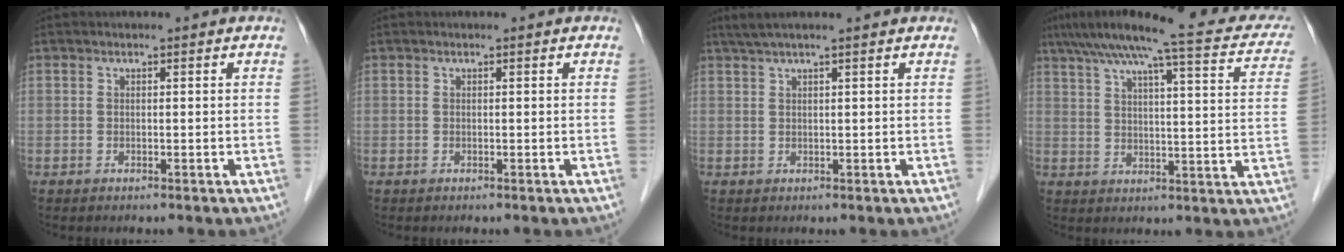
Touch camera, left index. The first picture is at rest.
{"total": 0.0}
{"total": 5.2, "force": [4.2, -0.6, 3.0], "torque": [-0.048, 0.031, 0.071]}
{"total": 22.0, "force": [17.9, 3.4, 12.4], "torque": [-0.186, 0.026, 0.218]}